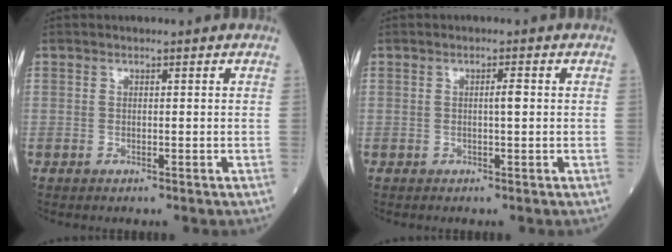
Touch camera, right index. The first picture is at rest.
{"total": 1.5, "force": [0.1, 0.1, 1.5], "torque": [-0.026, 0.002, 0.001]}